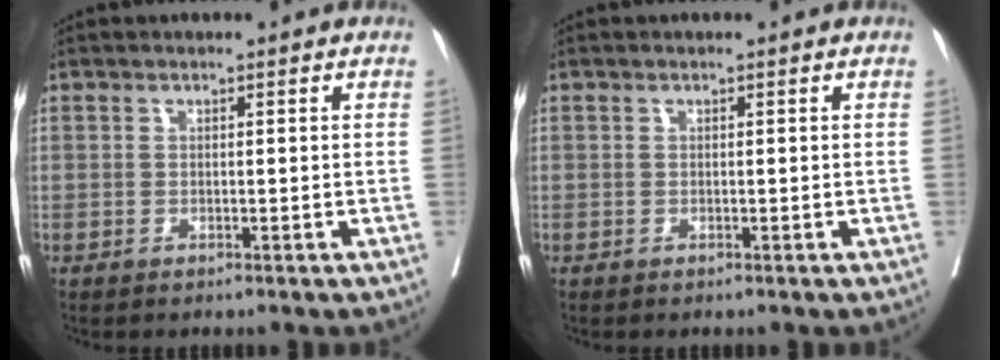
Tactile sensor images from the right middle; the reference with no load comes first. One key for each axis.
{"total": 0.0}